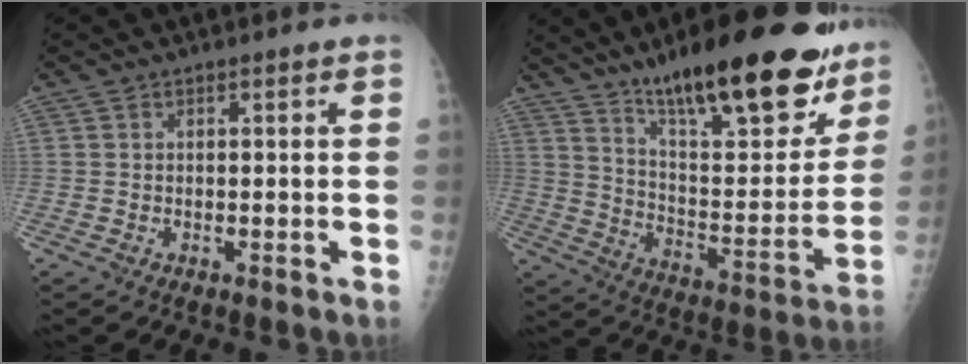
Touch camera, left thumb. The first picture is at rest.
{"total": 27.8, "force": [19.2, 8.0, 18.5], "torque": [-0.236, -0.077, 0.297]}